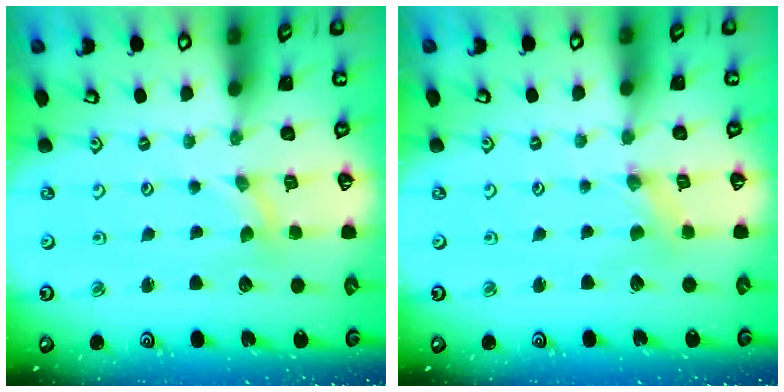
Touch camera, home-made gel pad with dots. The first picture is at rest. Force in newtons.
{"total": 0.0}